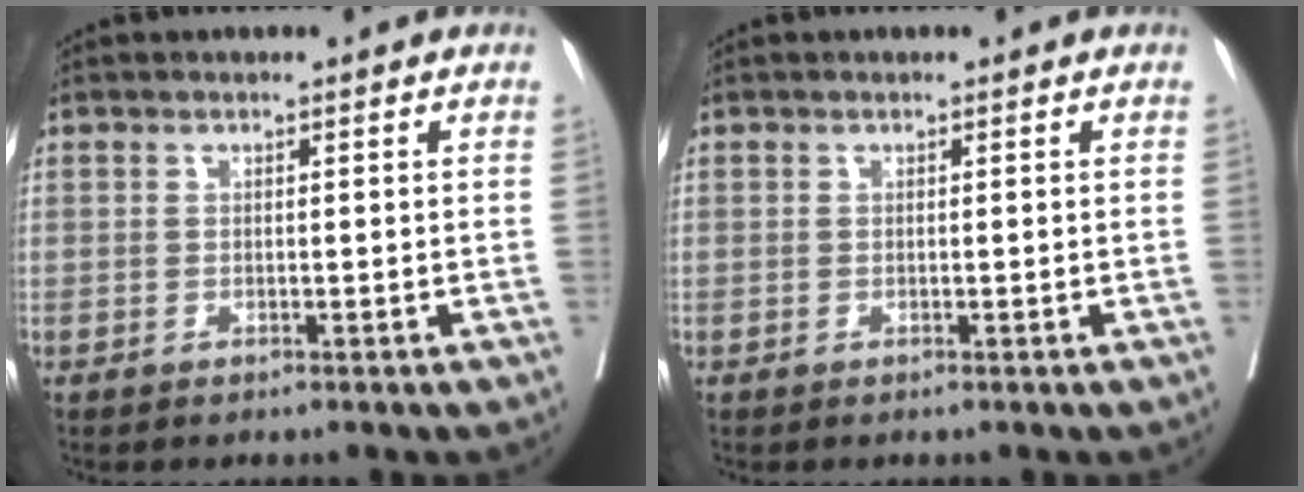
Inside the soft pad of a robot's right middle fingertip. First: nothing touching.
{"total": 0.0}